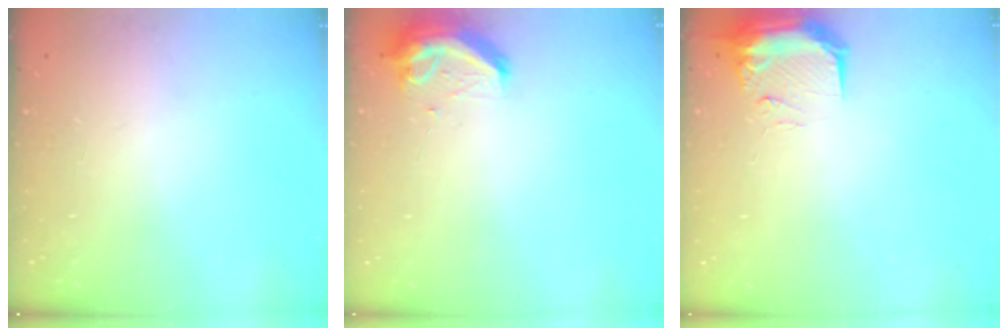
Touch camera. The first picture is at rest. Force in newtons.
{"total": 9.5, "press": 9.5, "slide": 0.6}
{"total": 9.3, "press": 9.1, "slide": 1.7}